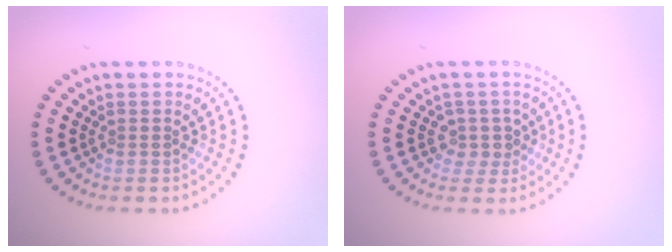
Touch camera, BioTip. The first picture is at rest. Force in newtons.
{"total": 1.8, "press": 1.4, "slide": 1.2}